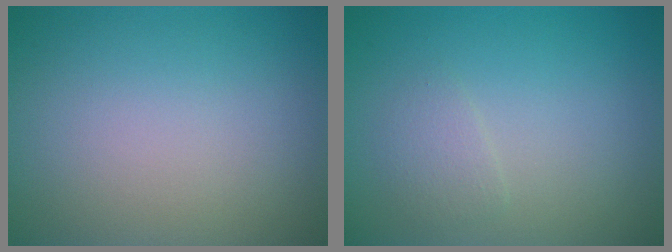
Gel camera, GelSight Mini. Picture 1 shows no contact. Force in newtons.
{"total": 1.3, "press": 1.2, "slide": 0.0}